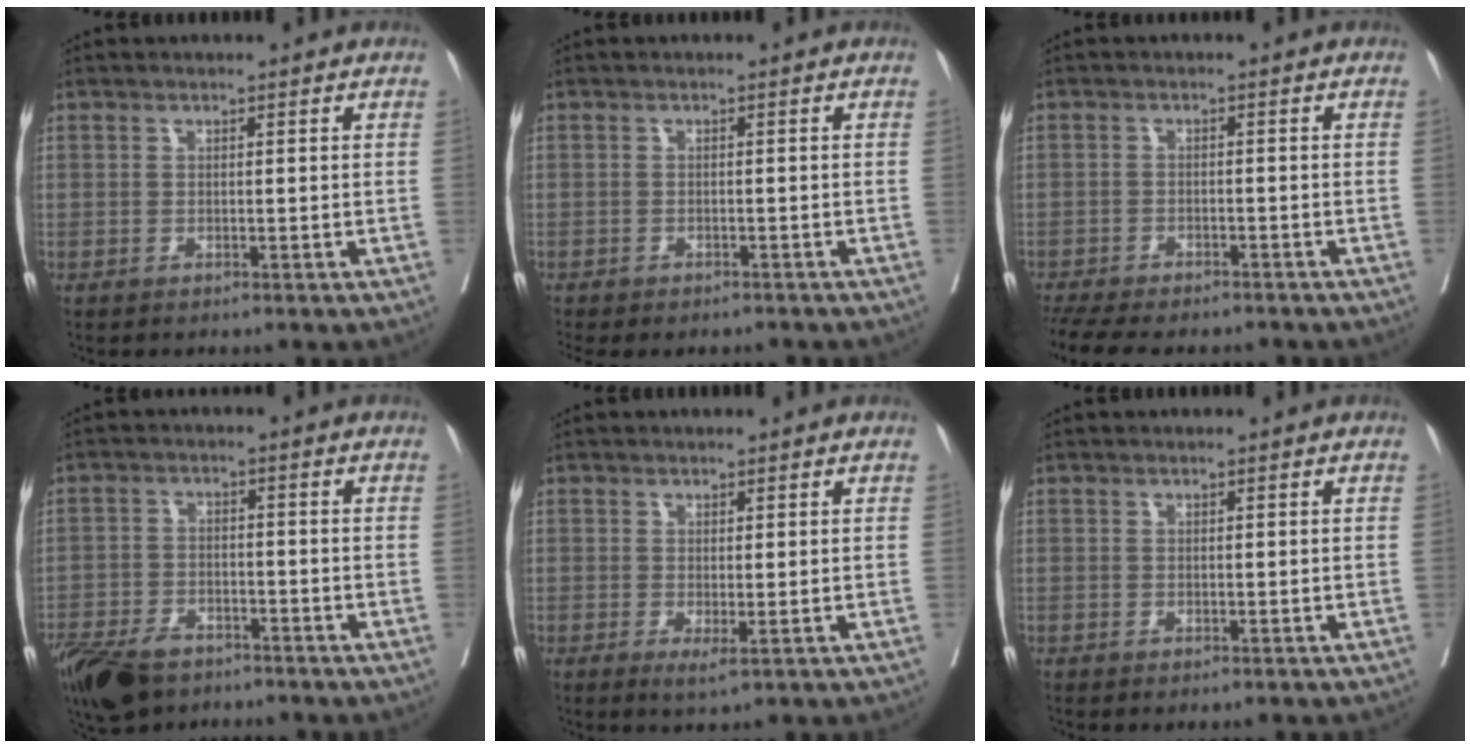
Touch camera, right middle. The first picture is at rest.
{"total": 6.7, "force": [-5.9, 2.2, 2.4], "torque": [-0.039, -0.001, -0.075]}
{"total": 13.2, "force": [-11.3, 3.8, 5.6], "torque": [-0.122, -0.011, -0.155]}
{"total": 10.9, "force": [-7.7, 5.5, 5.4], "torque": [-0.115, -0.015, -0.133]}
{"total": 2.0, "force": [-0.4, 0.4, 1.9], "torque": [-0.031, -0.009, -0.002]}
{"total": 0.0}